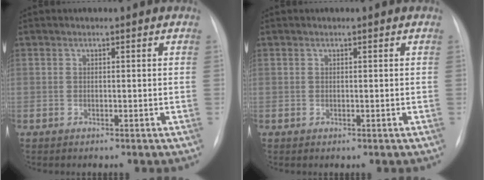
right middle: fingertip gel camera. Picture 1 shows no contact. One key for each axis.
{"total": 0.0}